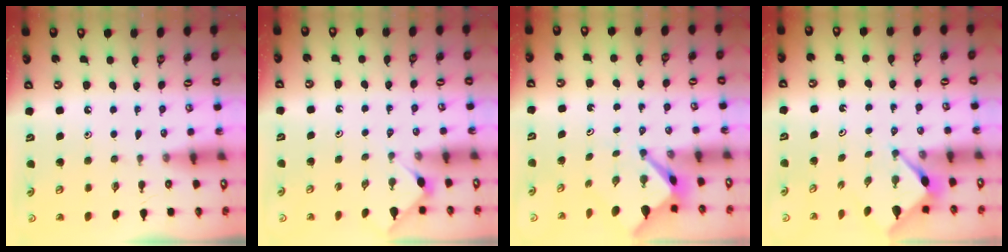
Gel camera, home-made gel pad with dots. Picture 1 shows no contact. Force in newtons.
{"total": 2.7, "press": 2.6, "slide": 0.4}
{"total": 3.7, "press": 3.7, "slide": 0.3}
{"total": 2.9, "press": 2.9, "slide": 0.3}